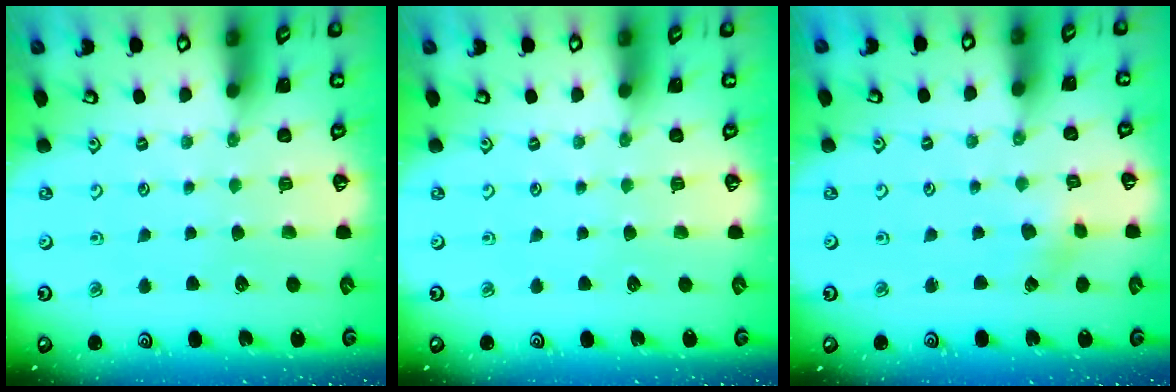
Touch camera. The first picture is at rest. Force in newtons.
{"total": 0.0}
{"total": 2.3, "press": 2.3, "slide": 0.3}